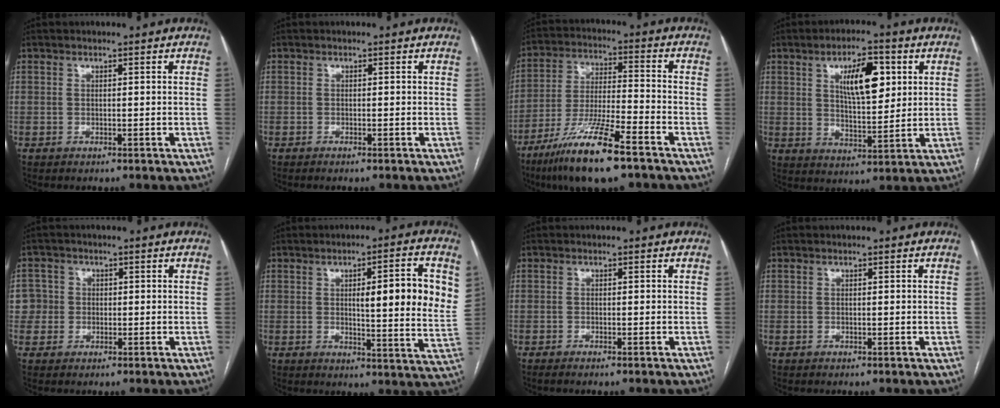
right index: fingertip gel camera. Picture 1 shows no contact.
{"total": 0.5, "force": [-0.4, -0.1, 0.4], "torque": [-0.008, 0.000, -0.008]}
{"total": 14.9, "force": [-9.5, 1.5, 11.3], "torque": [-0.229, -0.034, -0.174]}
{"total": 9.8, "force": [3.4, 3.4, 8.5], "torque": [-0.140, 0.008, 0.060]}
{"total": 4.3, "force": [0.2, 4.2, 0.0], "torque": [0.015, 0.018, 0.003]}
{"total": 12.9, "force": [3.1, 1.3, 12.4], "torque": [-0.160, 0.002, 0.037]}
{"total": 1.0, "force": [-0.7, -0.1, 0.7], "torque": [-0.013, 0.000, -0.013]}
{"total": 0.0}